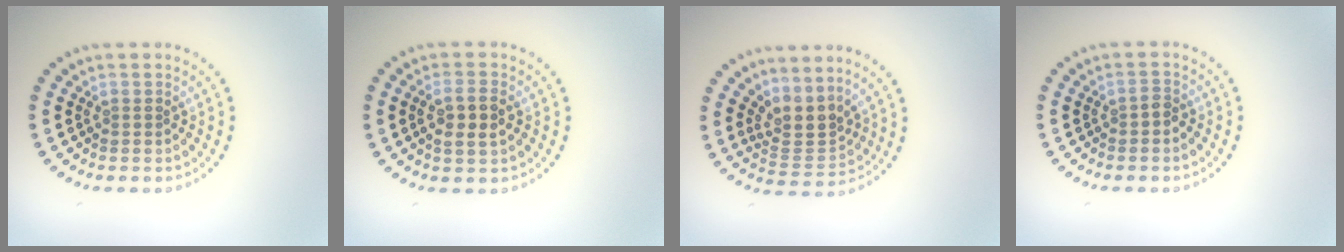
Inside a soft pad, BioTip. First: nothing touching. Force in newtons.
{"total": 2.9, "press": 2.8, "slide": 0.7}
{"total": 3.0, "press": 2.1, "slide": 2.2}
{"total": 0.9, "press": 0.7, "slide": 0.5}